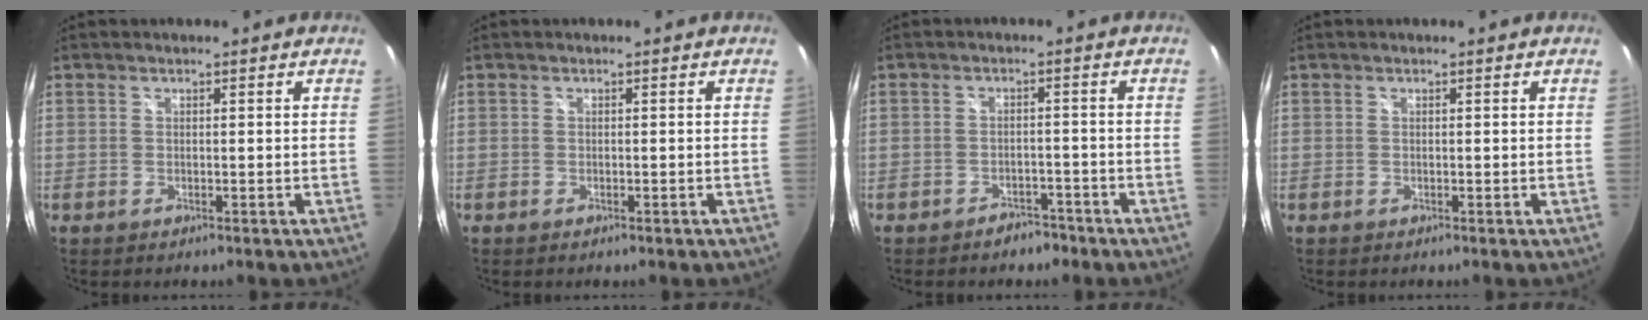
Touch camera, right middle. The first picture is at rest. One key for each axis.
{"total": 1.0, "fx": -0.6, "fy": 0.4, "fz": 0.6, "tx": -0.008, "ty": -0.002, "tz": -0.008}
{"total": 3.9, "fx": -3.1, "fy": 2.2, "fz": 1.0, "tx": -0.021, "ty": 0.011, "tz": -0.038}
{"total": 0.0}